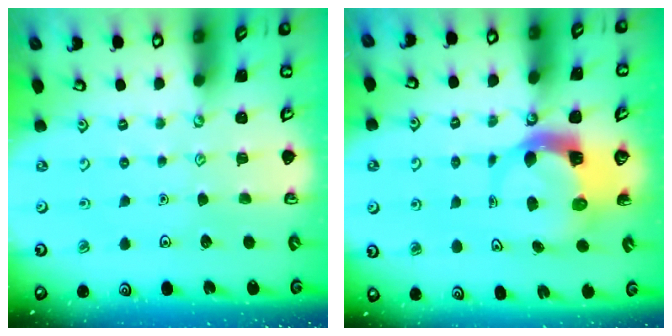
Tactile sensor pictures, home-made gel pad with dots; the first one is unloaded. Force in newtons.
{"total": 5.8, "press": 5.7, "slide": 0.7}